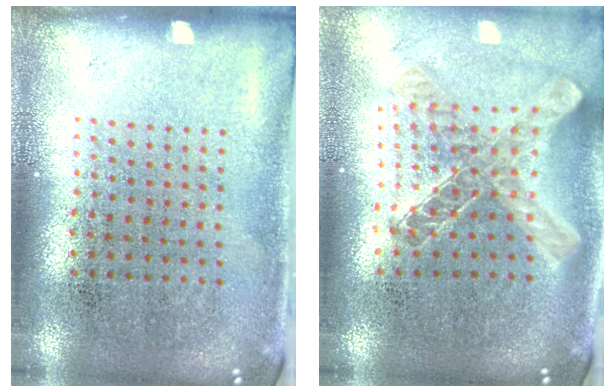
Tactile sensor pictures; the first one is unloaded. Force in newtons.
{"total": 1.2, "press": 1.1, "slide": 0.5}